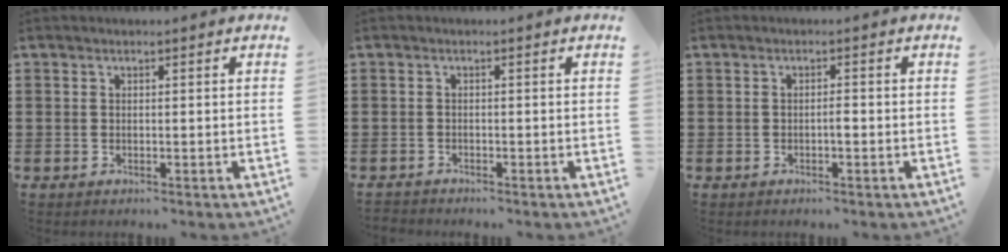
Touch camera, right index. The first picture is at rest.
{"total": 0.8, "force": [-0.8, 0.0, -0.1], "torque": [-0.002, 0.001, -0.017]}
{"total": 1.1, "force": [-0.5, 0.2, 1.0], "torque": [-0.021, -0.002, -0.008]}